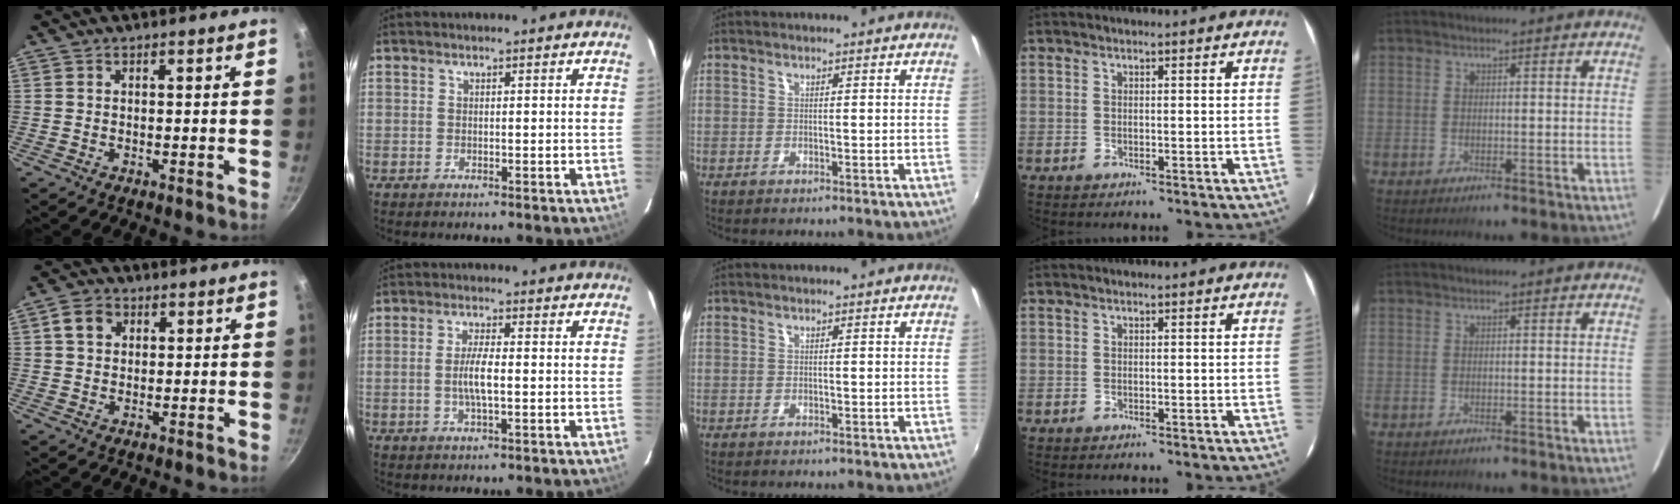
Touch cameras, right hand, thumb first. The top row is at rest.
{"thumb": {"total": 4.7, "force": [1.5, 3.7, 2.4], "torque": [-0.029, 0.004, 0.020]}, "index": {"total": 4.7, "force": [-0.8, 1.0, 4.5], "torque": [-0.086, -0.003, -0.012]}}